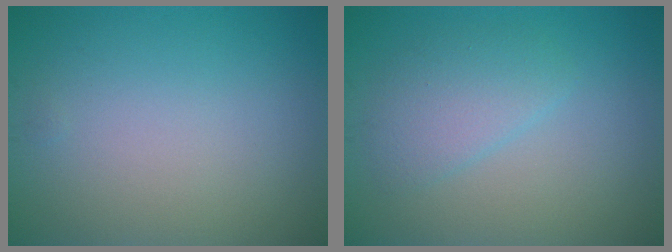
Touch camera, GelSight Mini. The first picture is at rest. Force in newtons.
{"total": 2.8, "press": 2.7, "slide": 0.2}